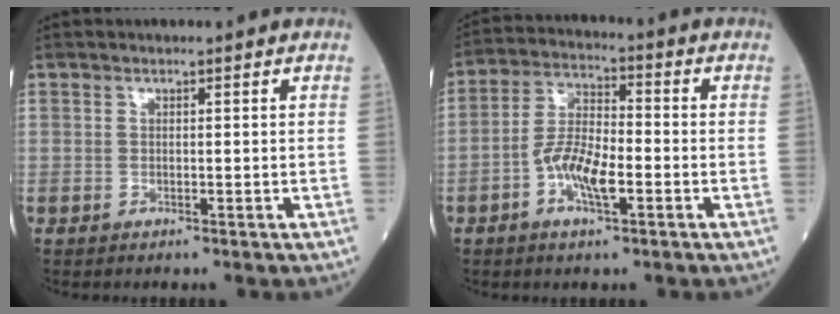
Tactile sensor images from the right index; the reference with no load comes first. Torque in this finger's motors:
{"motor_torque": [0.21, -0.10, 0.18, 0.06]}